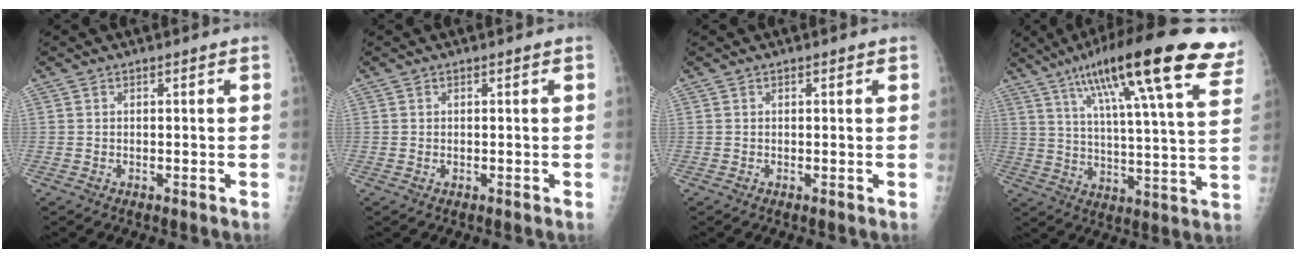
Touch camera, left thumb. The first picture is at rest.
{"total": 0.5, "force": [0.0, 0.4, 0.3], "torque": [-0.007, -0.001, 0.000]}
{"total": 0.6, "force": [0.3, 0.4, 0.2], "torque": [0.003, -0.001, 0.001]}
{"total": 26.8, "force": [16.0, 4.8, 20.9], "torque": [-0.310, -0.028, 0.230]}